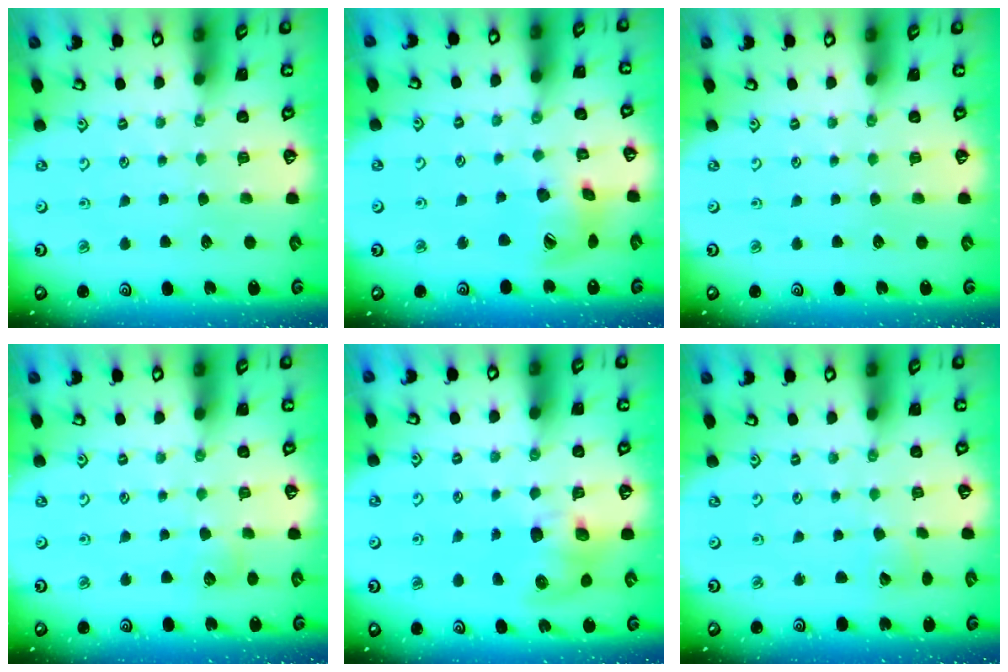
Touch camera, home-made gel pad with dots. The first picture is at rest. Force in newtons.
{"total": 13.5, "press": 13.3, "slide": 1.9}
{"total": 0.0}
{"total": 5.0, "press": 5.0, "slide": 0.5}
{"total": 9.2, "press": 9.1, "slide": 1.2}
{"total": 2.7, "press": 2.7, "slide": 0.3}